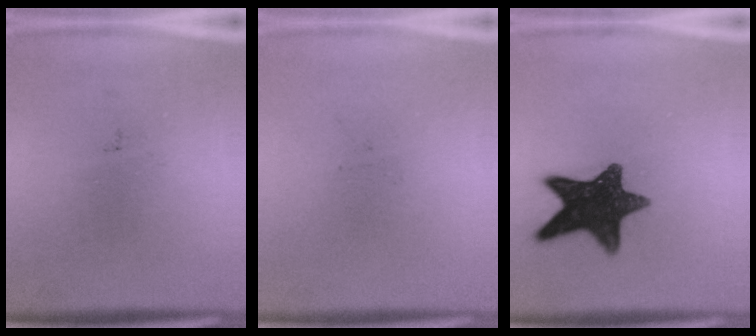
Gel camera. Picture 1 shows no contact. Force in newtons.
{"total": 0.0}
{"total": 13.6}